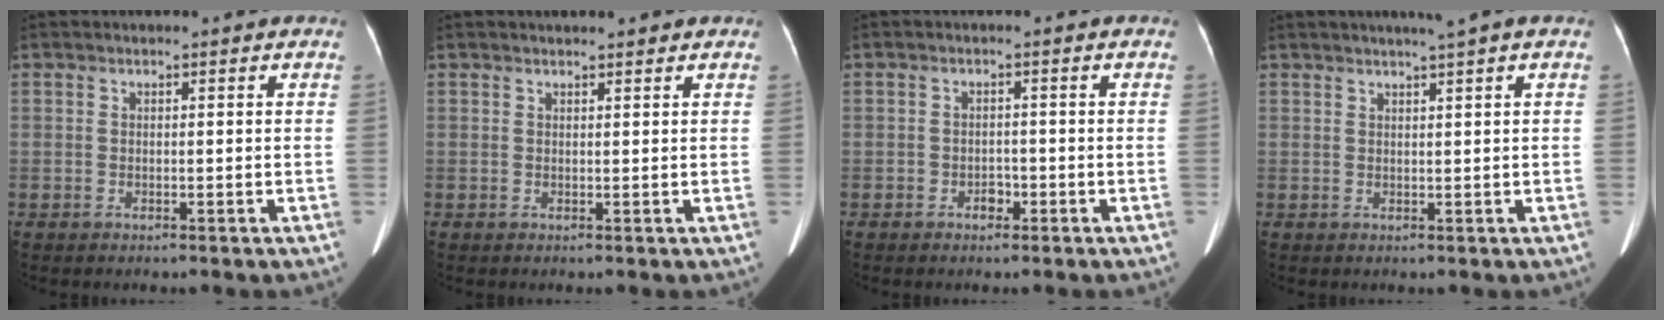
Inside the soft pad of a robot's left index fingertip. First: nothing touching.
{"total": 2.7, "force": [2.4, 0.5, 1.2], "torque": [-0.015, 0.017, 0.032]}
{"total": 1.9, "force": [-1.6, 0.9, 0.3], "torque": [-0.001, -0.011, -0.022]}
{"total": 3.3, "force": [2.3, -0.6, 2.2], "torque": [-0.033, 0.012, 0.038]}